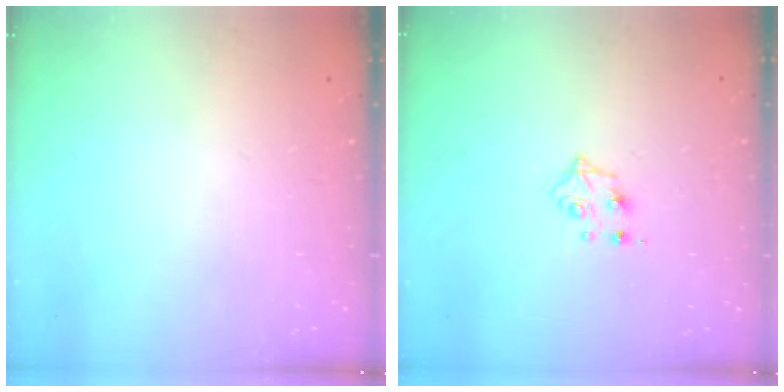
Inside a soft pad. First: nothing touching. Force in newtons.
{"total": 4.9, "press": 4.8, "slide": 0.7}